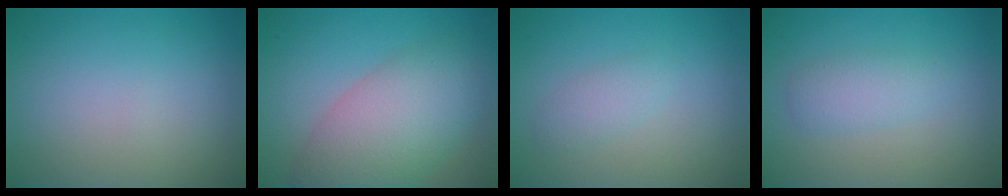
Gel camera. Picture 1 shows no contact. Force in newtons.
{"total": 7.7, "press": 7.7, "slide": 0.2}
{"total": 1.6, "press": 1.6, "slide": 0.1}
{"total": 2.3, "press": 2.3, "slide": 0.1}